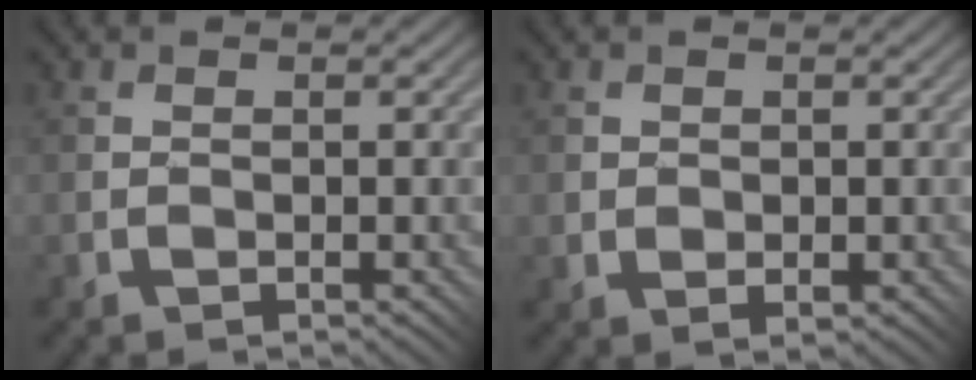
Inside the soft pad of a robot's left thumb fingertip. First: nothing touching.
{"total": 1.3, "force": [0.3, 1.0, 0.8], "torque": [-0.017, -0.007, 0.009]}